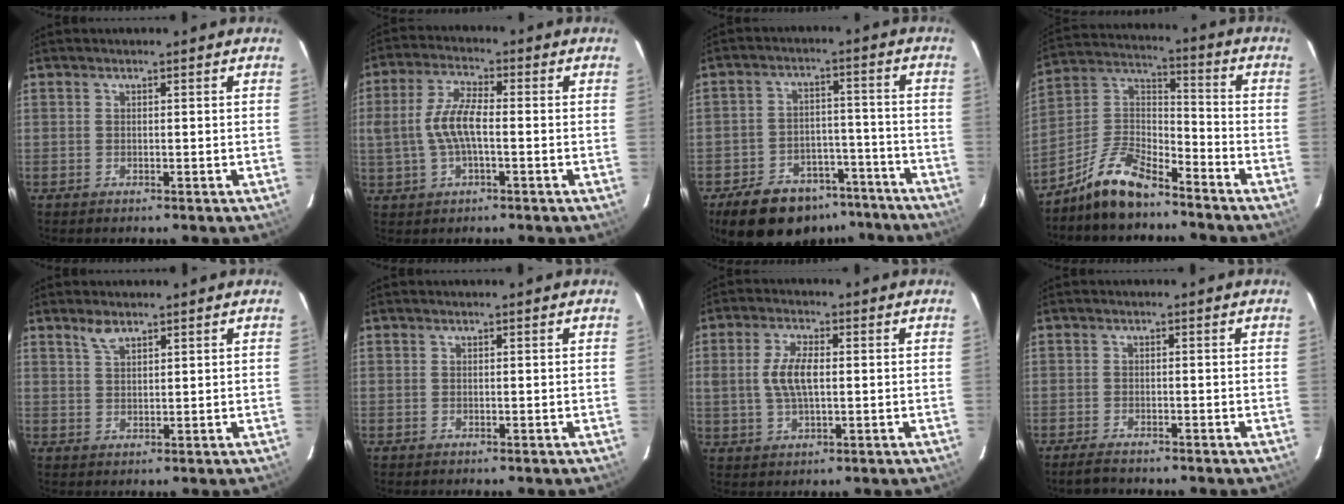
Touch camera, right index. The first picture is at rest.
{"total": 8.2, "force": [-0.9, 3.1, 7.6], "torque": [-0.155, 0.008, -0.013]}
{"total": 17.1, "force": [-13.0, 8.9, 6.5], "torque": [-0.142, 0.032, -0.171]}
{"total": 11.8, "force": [-8.8, 4.2, 6.6], "torque": [-0.152, 0.030, -0.172]}
{"total": 2.7, "force": [2.1, 1.0, 1.4], "torque": [-0.027, 0.004, 0.041]}
{"total": 0.0}
{"total": 6.6, "force": [0.4, 2.9, 6.0], "torque": [-0.118, 0.004, 0.011]}
{"total": 3.1, "force": [-2.8, 0.7, 1.0], "torque": [-0.033, -0.007, -0.051]}